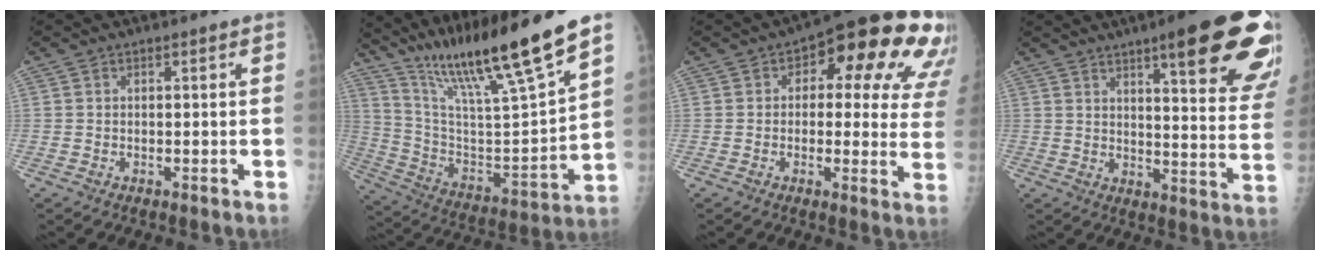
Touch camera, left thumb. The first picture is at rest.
{"total": 24.0, "force": [17.5, 1.9, 16.3], "torque": [-0.260, -0.064, 0.315]}
{"total": 19.5, "force": [8.1, 9.3, 15.1], "torque": [-0.139, 0.004, 0.086]}
{"total": 23.8, "force": [13.7, 4.5, 18.9], "torque": [-0.206, -0.049, 0.176]}